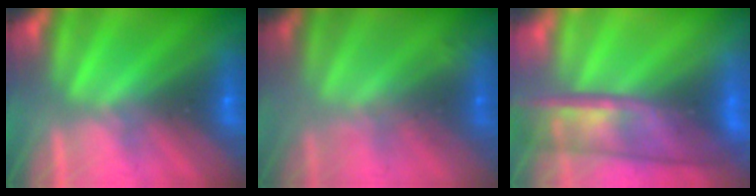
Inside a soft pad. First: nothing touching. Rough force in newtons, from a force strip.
{"total": 2.6}
{"total": 5.6}